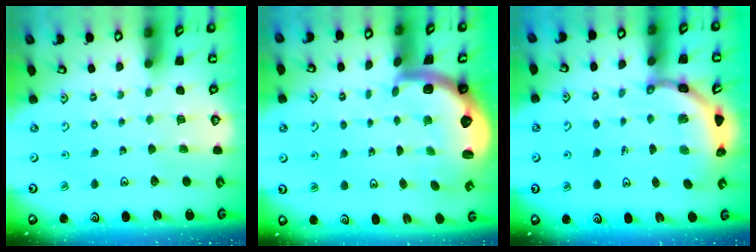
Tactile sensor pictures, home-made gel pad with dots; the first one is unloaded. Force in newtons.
{"total": 2.8, "press": 2.5, "slide": 1.4}
{"total": 4.0, "press": 3.9, "slide": 0.9}